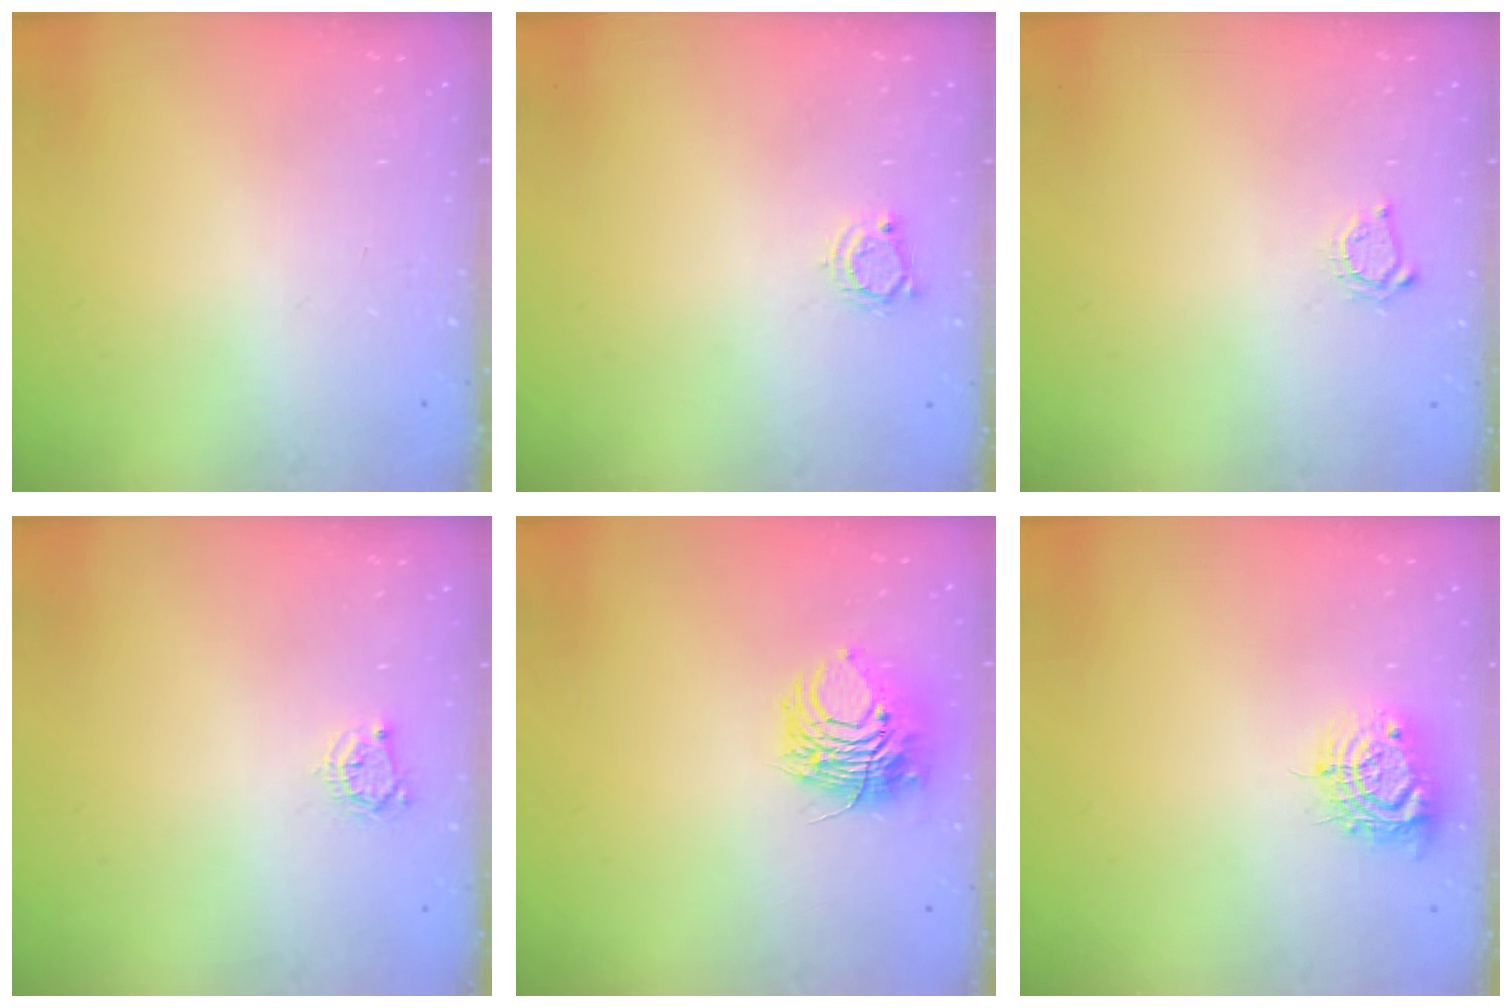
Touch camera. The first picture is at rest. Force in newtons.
{"total": 3.6, "press": 3.6, "slide": 0.5}
{"total": 4.0, "press": 3.9, "slide": 0.5}
{"total": 3.3, "press": 3.3, "slide": 0.3}
{"total": 11.0, "press": 10.9, "slide": 0.7}
{"total": 10.3, "press": 10.3, "slide": 0.7}